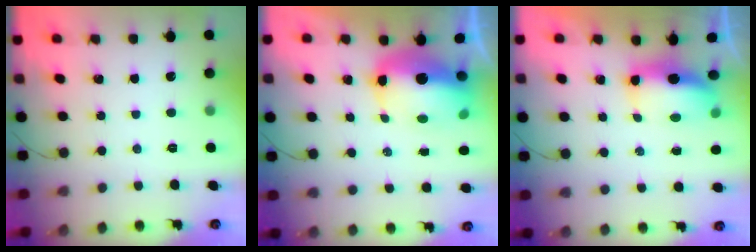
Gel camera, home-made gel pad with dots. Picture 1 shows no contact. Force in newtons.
{"total": 14.3, "press": 14.0, "slide": 2.9}
{"total": 10.2, "press": 8.2, "slide": 6.1}